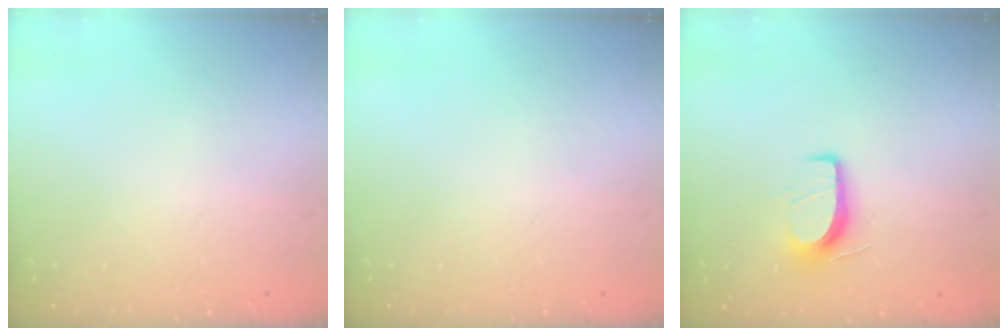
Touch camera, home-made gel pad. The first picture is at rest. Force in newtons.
{"total": 0.0}
{"total": 8.0, "press": 7.9, "slide": 1.0}